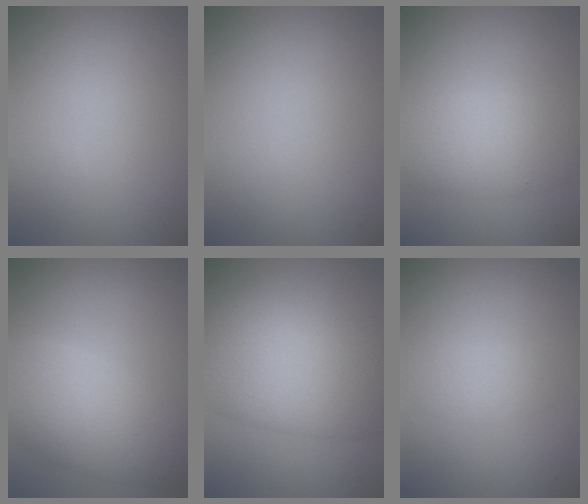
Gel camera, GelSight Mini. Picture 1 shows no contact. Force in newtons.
{"total": 0.0}
{"total": 4.5, "press": 4.5, "slide": 0.2}
{"total": 7.0, "press": 7.0, "slide": 0.6}
{"total": 10.5, "press": 10.5, "slide": 0.1}
{"total": 1.5, "press": 1.5, "slide": 0.0}